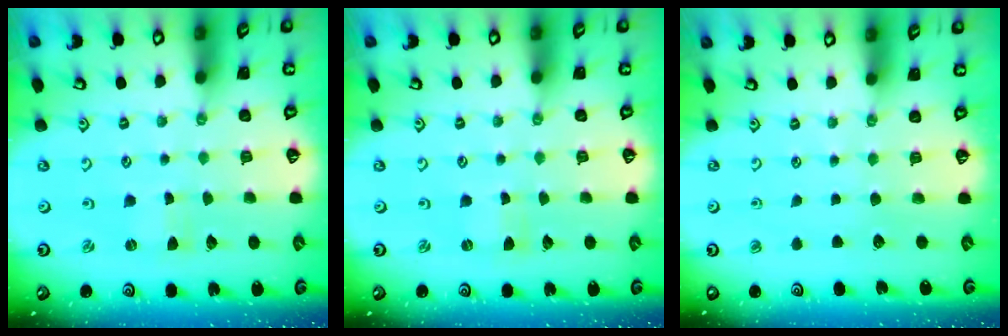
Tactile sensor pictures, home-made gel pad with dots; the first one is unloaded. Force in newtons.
{"total": 0.0}
{"total": 0.0}